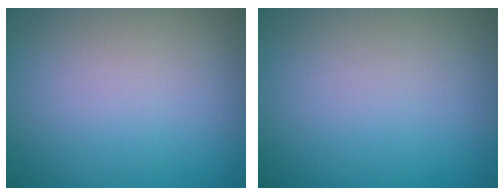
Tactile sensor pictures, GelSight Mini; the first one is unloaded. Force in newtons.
{"total": 0.0}